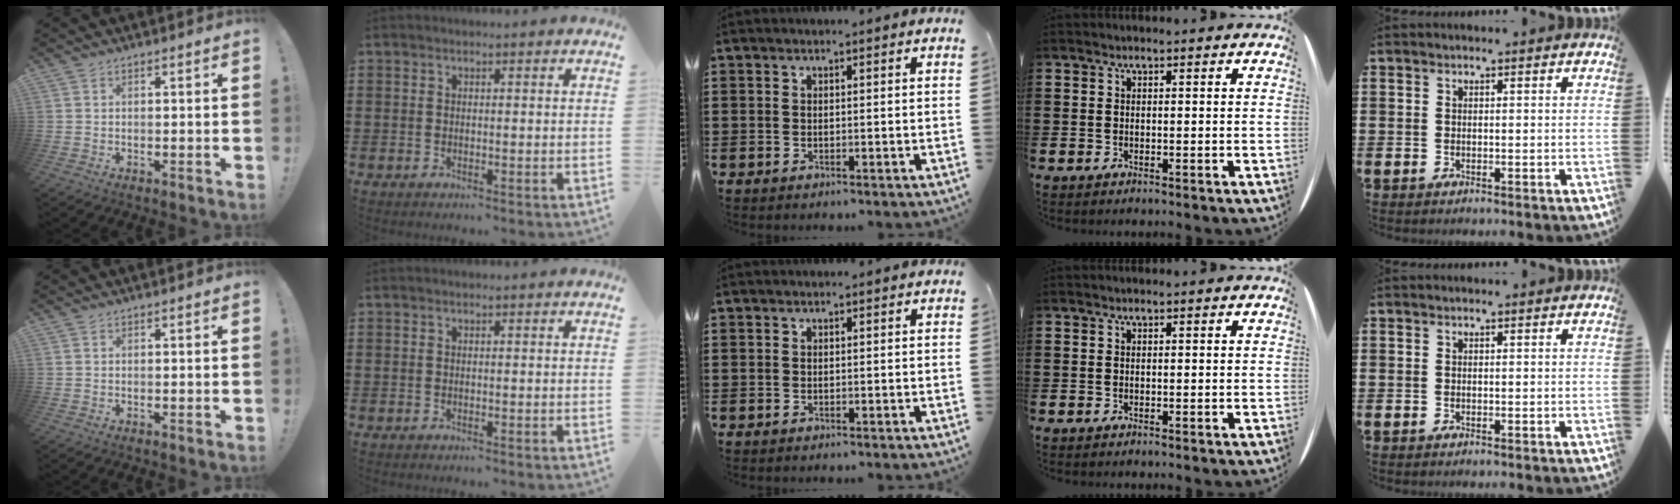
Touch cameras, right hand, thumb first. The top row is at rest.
{}